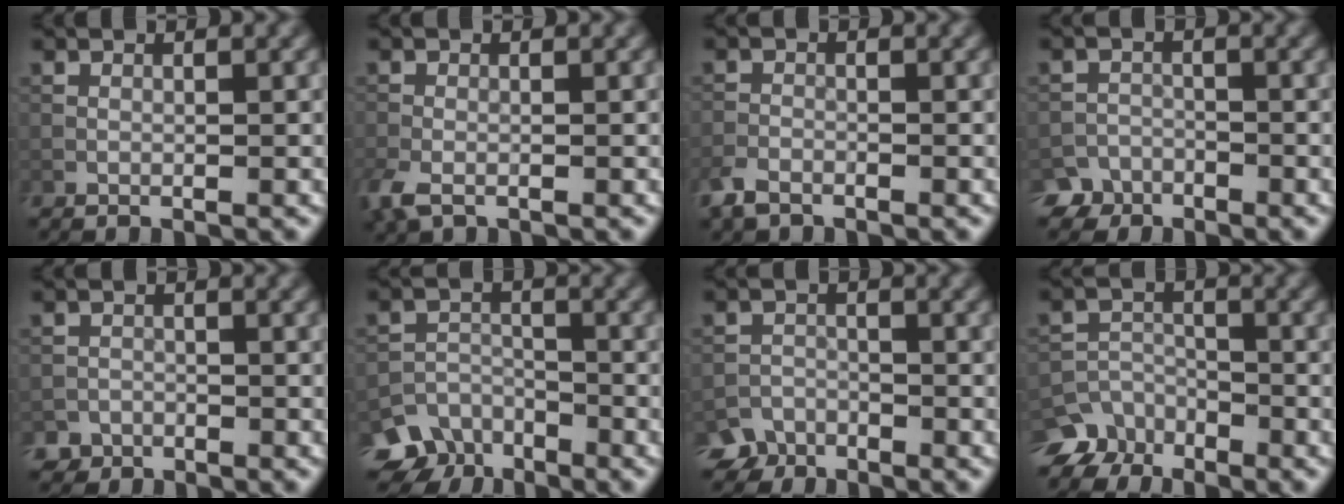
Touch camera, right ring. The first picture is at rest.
{"total": 3.2, "force": [-2.0, 1.6, 1.9], "torque": [-0.050, -0.011, -0.043]}
{"total": 2.5, "force": [-1.9, 1.2, 1.0], "torque": [-0.023, -0.005, -0.047]}
{"total": 4.0, "force": [-3.3, 2.3, 0.1], "torque": [0.014, 0.002, -0.050]}
{"total": 2.3, "force": [-1.9, 1.3, -0.2], "torque": [0.013, 0.007, -0.031]}
{"total": 5.4, "force": [-4.2, 3.3, 0.9], "torque": [-0.006, -0.010, -0.071]}
{"total": 3.8, "force": [-3.2, 2.0, 0.2], "torque": [0.006, -0.004, -0.053]}
{"total": 5.9, "force": [-4.9, 3.3, 0.4], "torque": [0.016, -0.005, -0.081]}